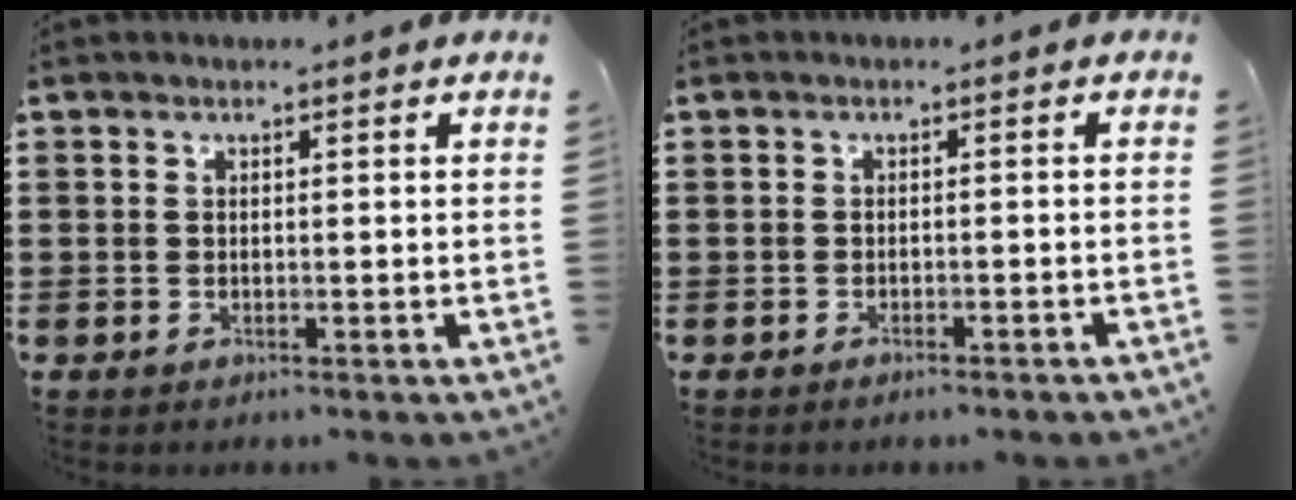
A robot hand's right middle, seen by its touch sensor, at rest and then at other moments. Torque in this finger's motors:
{"motor_torque": [-0.02, 0.07, -0.06, -0.01]}